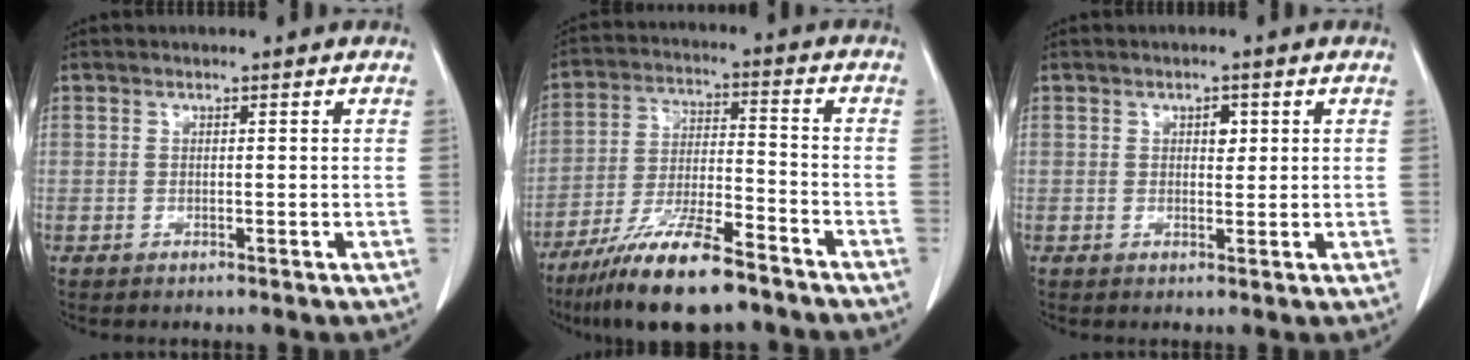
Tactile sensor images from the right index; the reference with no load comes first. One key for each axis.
{"total": 14.0, "fx": -10.5, "fy": 2.4, "fz": 9.0, "tx": -0.171, "ty": -0.023, "tz": -0.187}
{"total": 1.8, "fx": 0.6, "fy": 1.0, "fz": 1.3, "tx": -0.015, "ty": 0.000, "tz": 0.008}